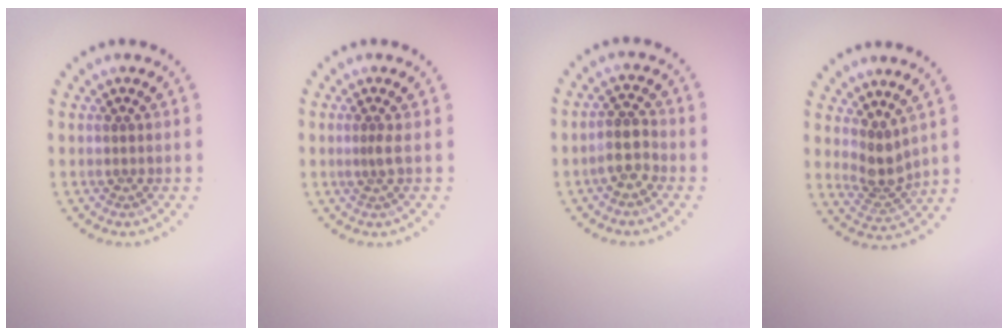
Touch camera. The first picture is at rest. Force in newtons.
{"total": 0.7, "press": 0.4, "slide": 0.6}
{"total": 2.5, "press": 2.2, "slide": 1.2}
{"total": 2.6, "press": 2.0, "slide": 1.7}